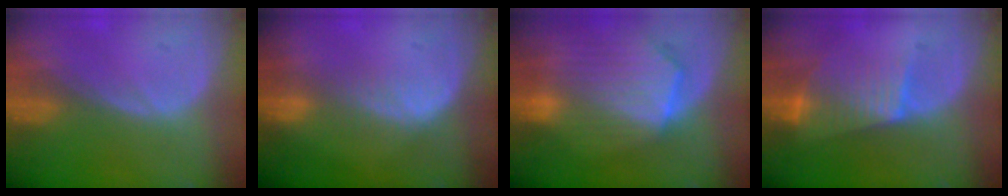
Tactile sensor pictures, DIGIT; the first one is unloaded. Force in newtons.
{"total": 3.1, "press": 2.6, "slide": 1.7}
{"total": 10.2, "press": 8.9, "slide": 5.0}
{"total": 7.5, "press": 6.5, "slide": 3.7}